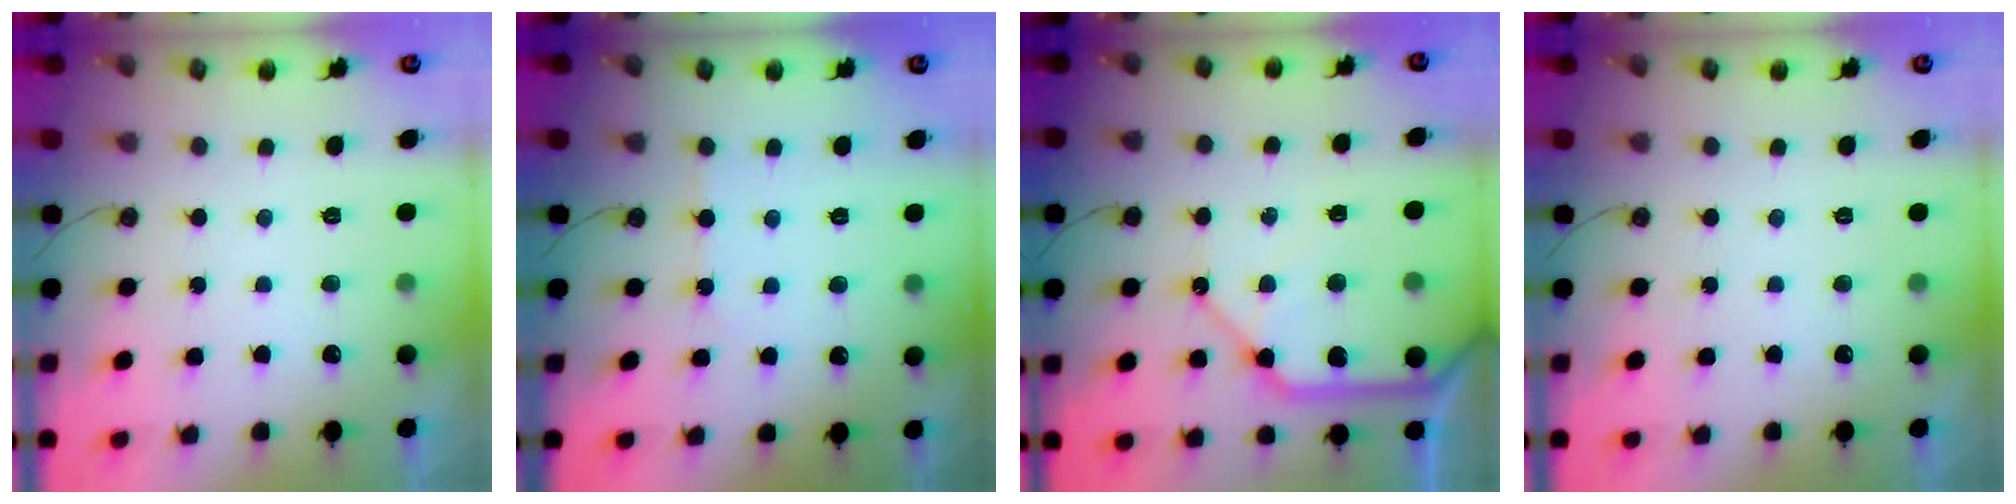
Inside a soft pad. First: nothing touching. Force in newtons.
{"total": 2.3, "press": 2.3, "slide": 0.4}
{"total": 16.5, "press": 16.4, "slide": 2.0}
{"total": 0.0}